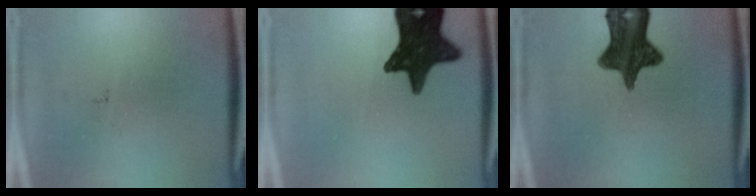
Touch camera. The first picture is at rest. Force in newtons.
{"total": 14.7}
{"total": 12.3}